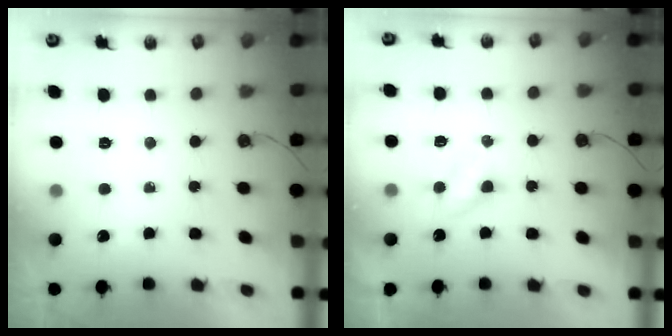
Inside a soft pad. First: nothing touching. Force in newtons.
{"total": 3.3, "press": 3.3, "slide": 0.4}